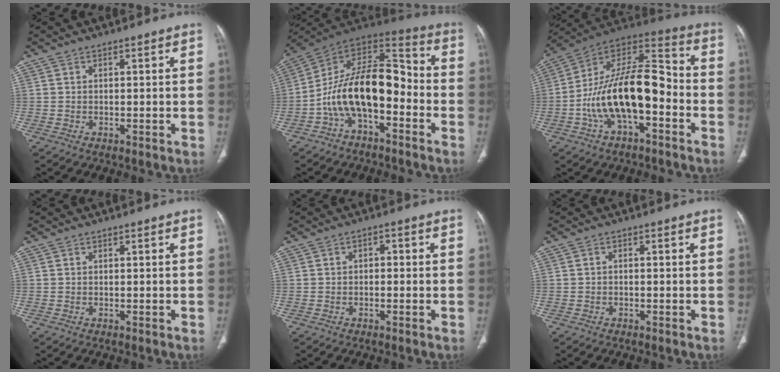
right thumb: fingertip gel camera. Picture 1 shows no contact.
{"total": 17.6, "force": [-4.8, 9.2, 14.3], "torque": [-0.223, 0.084, -0.089]}
{"total": 20.3, "force": [-5.0, 9.6, 17.2], "torque": [-0.288, 0.068, -0.086]}
{"total": 0.0}
{"total": 1.7, "force": [-0.3, 1.2, 1.1], "torque": [-0.007, 0.010, -0.010]}
{"total": 0.6, "force": [-0.2, 0.4, 0.4], "torque": [-0.005, 0.001, -0.008]}